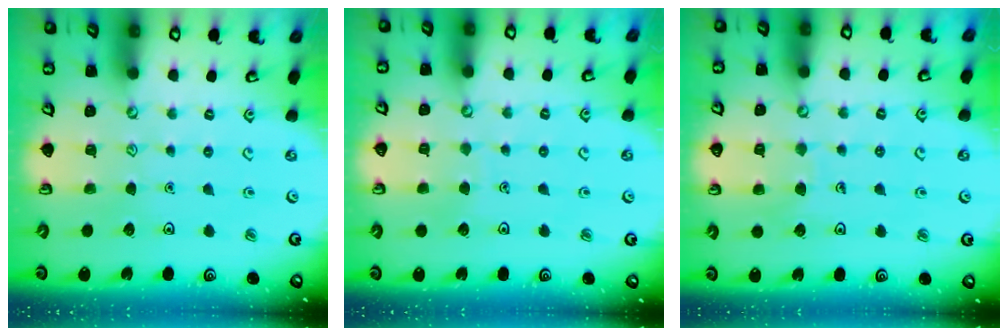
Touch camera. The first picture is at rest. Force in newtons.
{"total": 2.8, "press": 2.8, "slide": 0.1}
{"total": 5.5, "press": 5.5, "slide": 0.5}